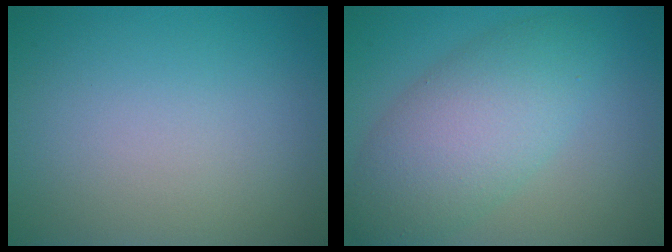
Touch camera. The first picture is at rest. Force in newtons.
{"total": 6.7, "press": 6.7, "slide": 0.5}